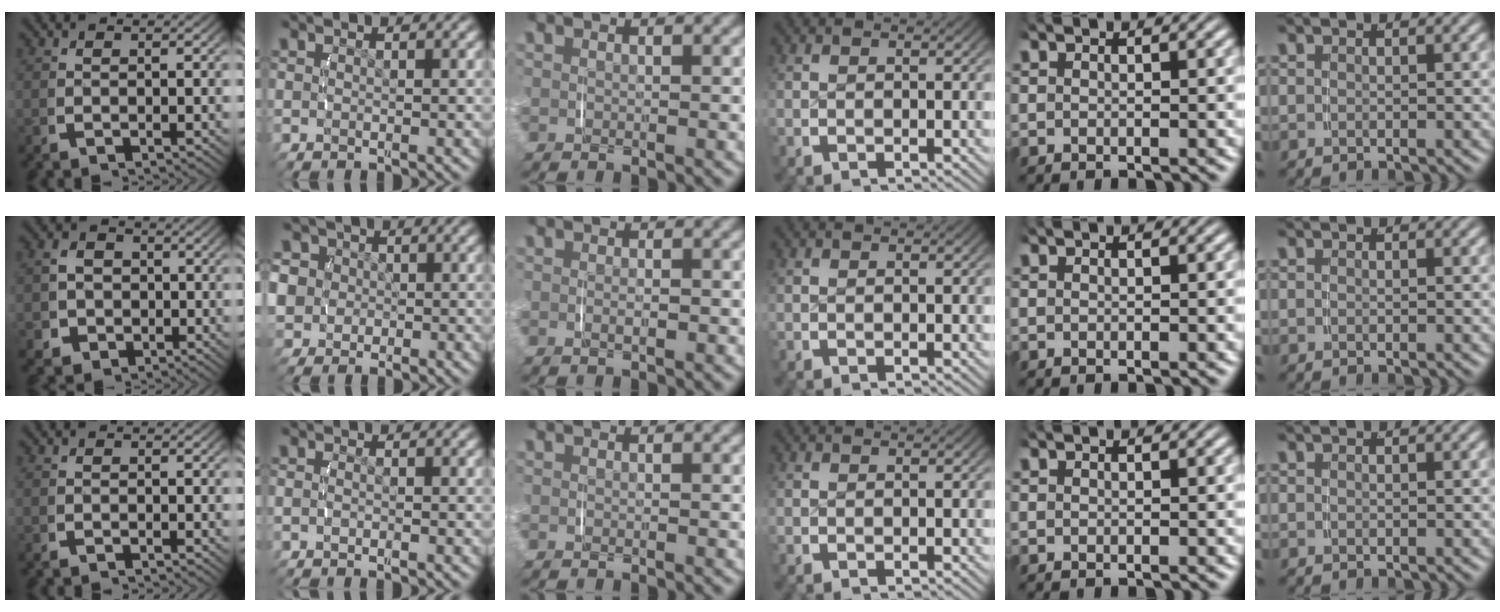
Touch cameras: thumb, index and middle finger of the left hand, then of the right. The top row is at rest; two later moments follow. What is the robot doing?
{"motion": "lift_and_place", "object": "napkin"}